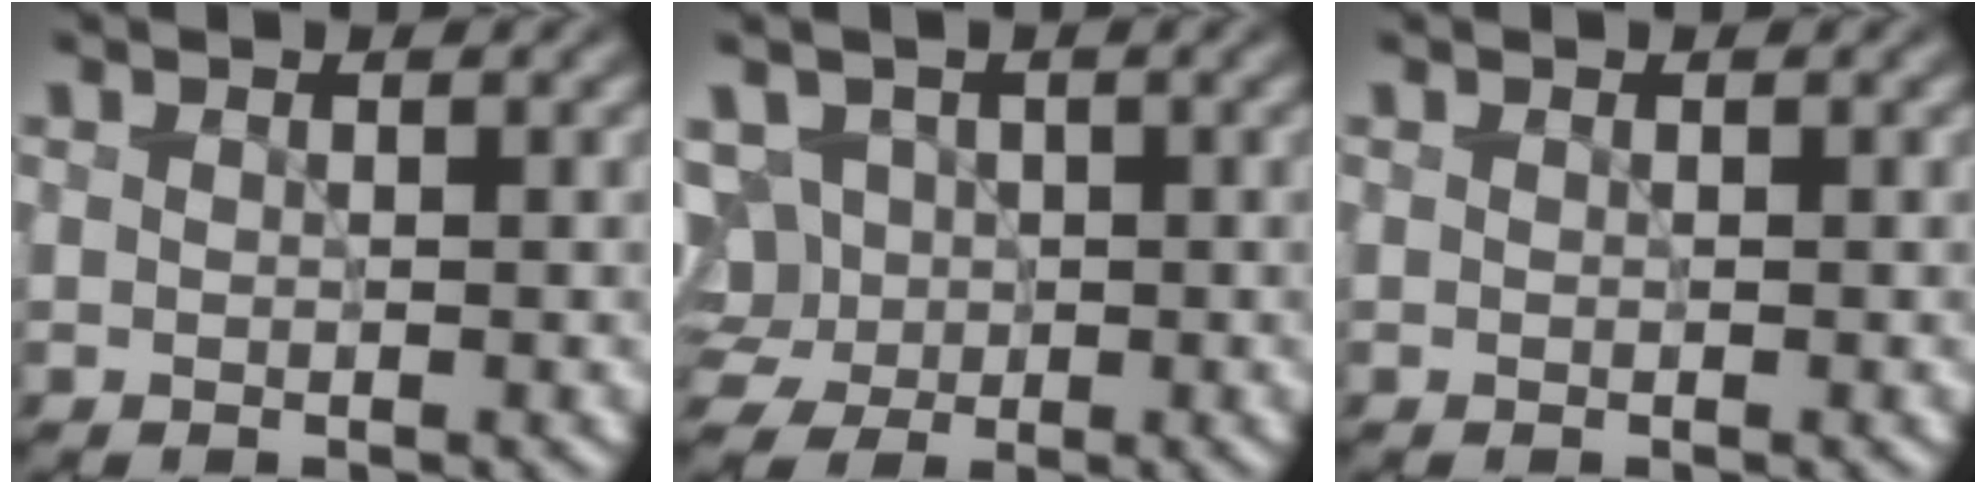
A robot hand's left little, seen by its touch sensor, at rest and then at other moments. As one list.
[{"total": 6.5, "force": [0.8, 5.8, 3.0], "torque": [-0.059, 0.033, -0.009]}, {"total": 0.0}]